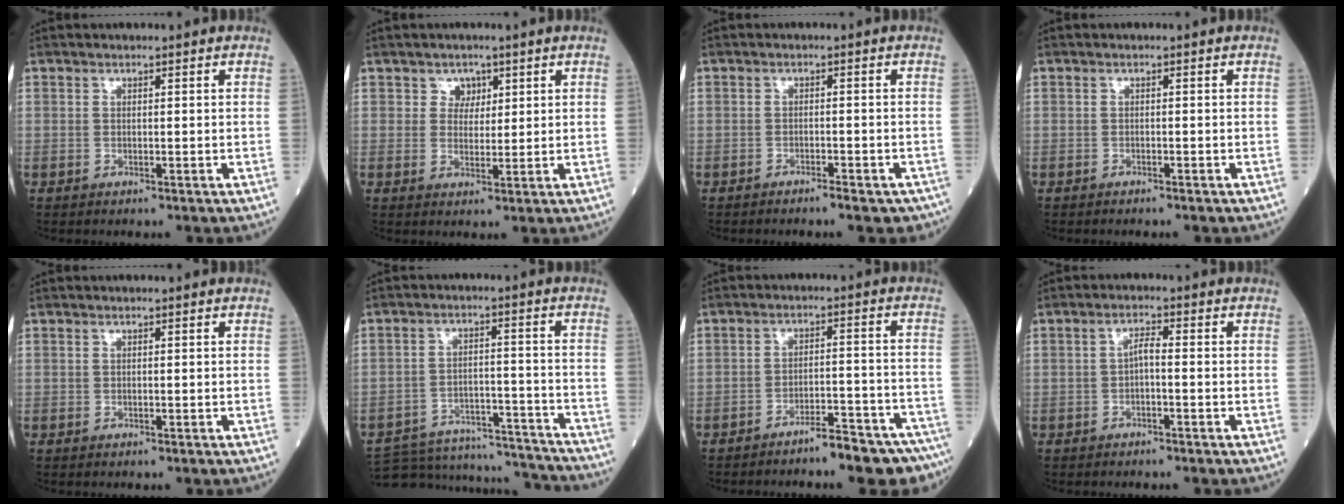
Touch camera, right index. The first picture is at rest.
{"total": 2.5, "force": [1.4, 2.0, 0.6], "torque": [-0.001, -0.001, 0.020]}
{"total": 4.4, "force": [-3.6, 1.3, 2.2], "torque": [-0.018, 0.000, -0.041]}
{"total": 1.0, "force": [-0.8, 0.2, 0.4], "torque": [-0.011, -0.002, -0.009]}
{"total": 0.0}
{"total": 16.9, "force": [-16.5, 3.0, 2.6], "torque": [-0.051, 0.023, -0.226]}
{"total": 9.4, "force": [-8.0, 0.9, 4.8], "torque": [-0.042, 0.027, -0.114]}
{"total": 1.9, "force": [-0.5, 0.3, 1.8], "torque": [-0.030, 0.004, -0.012]}